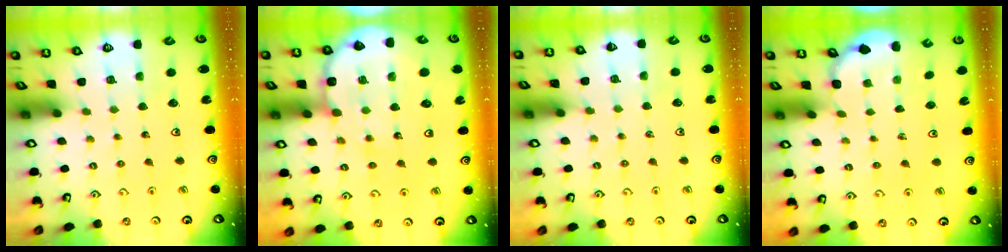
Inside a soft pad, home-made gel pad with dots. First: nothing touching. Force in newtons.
{"total": 10.8, "press": 10.5, "slide": 2.4}
{"total": 3.5, "press": 3.5, "slide": 0.6}
{"total": 2.6, "press": 2.2, "slide": 1.5}